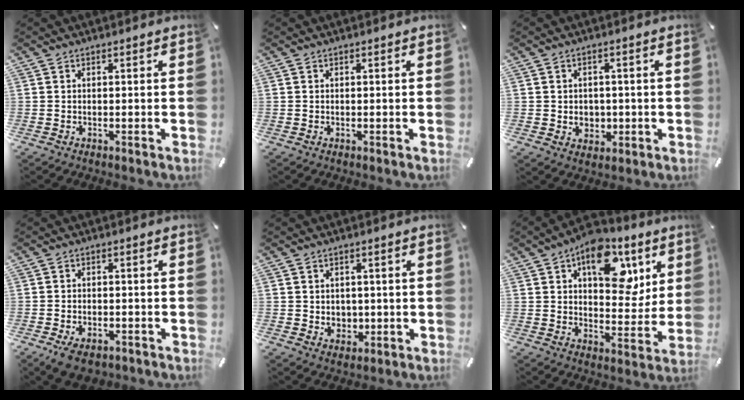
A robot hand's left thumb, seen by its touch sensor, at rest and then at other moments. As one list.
[{"total": 0.0}, {"total": 4.1, "force": [-0.4, 3.7, 1.6], "torque": [-0.017, 0.000, -0.009]}, {"total": 4.4, "force": [-2.4, 2.6, 2.5], "torque": [-0.045, 0.013, -0.043]}, {"total": 3.9, "force": [0.1, 3.6, 1.3], "torque": [-0.005, -0.004, -0.001]}, {"total": 16.2, "force": [7.6, 9.8, 10.3], "torque": [-0.115, -0.041, 0.126]}]